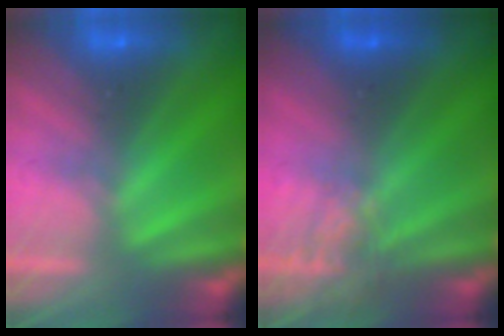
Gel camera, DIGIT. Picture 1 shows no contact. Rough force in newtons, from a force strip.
{"total": 3.6}